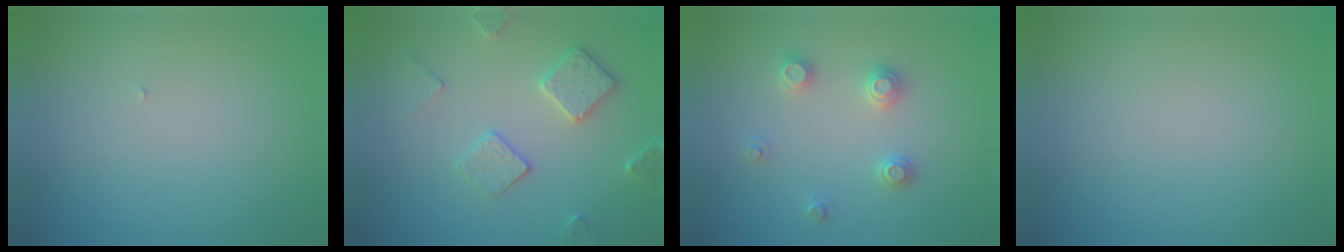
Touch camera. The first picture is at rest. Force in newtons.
{"total": 3.4, "press": 3.1, "slide": 1.3}
{"total": 2.3, "press": 2.3, "slide": 0.2}
{"total": 0.0}